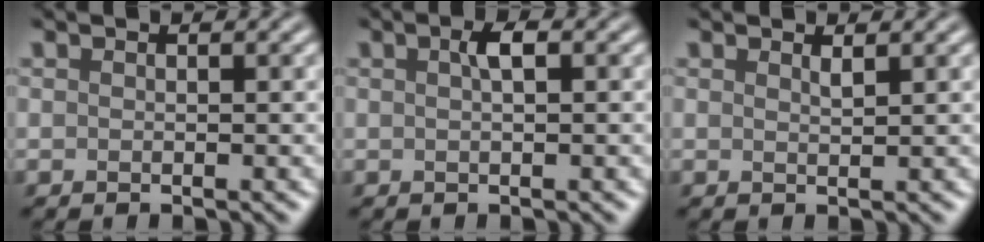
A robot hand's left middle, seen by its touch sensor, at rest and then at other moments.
{"total": 1.5, "force": [0.4, 0.4, 1.4], "torque": [-0.024, 0.004, 0.007]}
{"total": 0.7, "force": [0.6, 0.1, 0.3], "torque": [-0.003, -0.003, 0.011]}